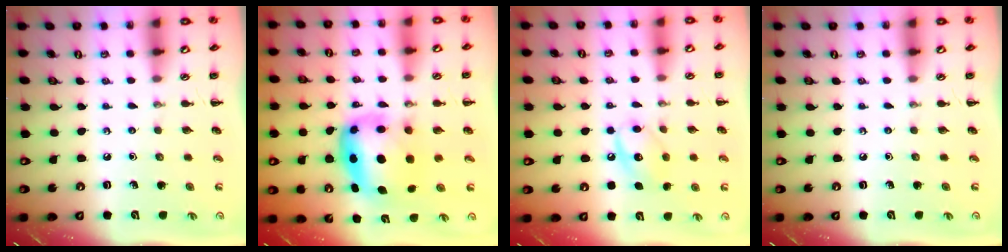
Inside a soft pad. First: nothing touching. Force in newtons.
{"total": 7.3, "press": 7.1, "slide": 1.9}
{"total": 9.8, "press": 9.8, "slide": 1.1}
{"total": 0.0}